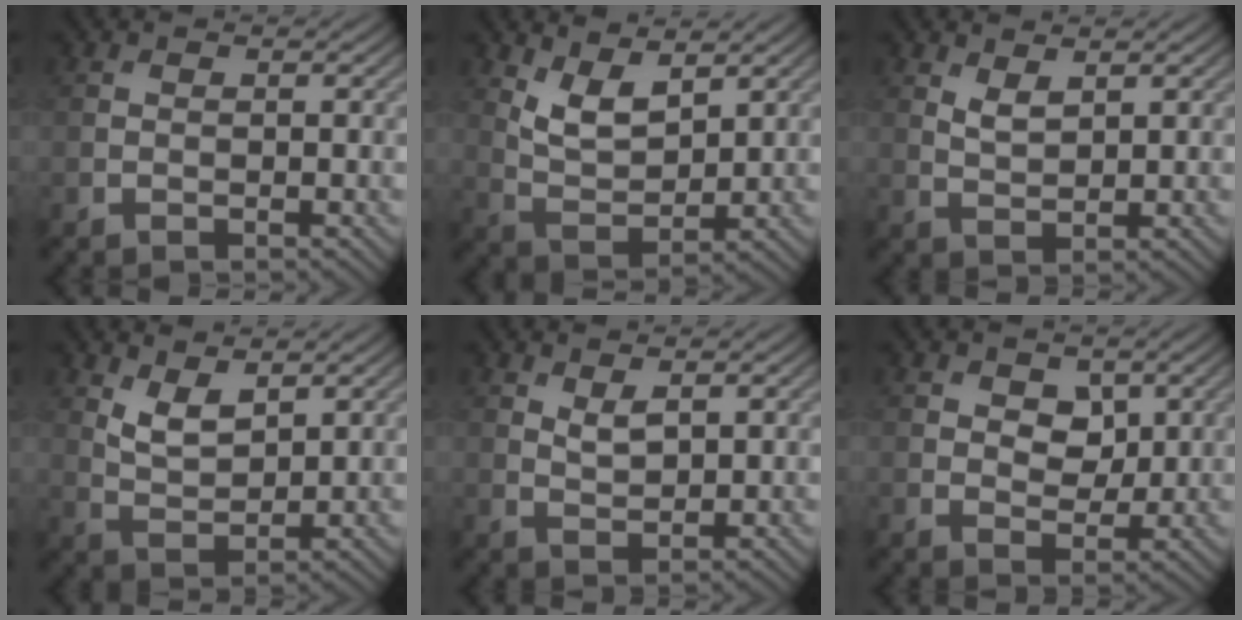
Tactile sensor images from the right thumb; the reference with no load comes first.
{"total": 5.7, "force": [3.5, 2.5, 3.7], "torque": [-0.083, -0.012, 0.072]}
{"total": 2.2, "force": [1.5, 0.9, 1.4], "torque": [-0.034, -0.005, 0.035]}
{"total": 4.0, "force": [2.5, 1.7, 2.6], "torque": [-0.062, -0.011, 0.054]}
{"total": 2.1, "force": [1.3, 0.8, 1.4], "torque": [-0.032, -0.006, 0.031]}
{"total": 3.8, "force": [1.4, 2.6, 2.4], "torque": [-0.043, -0.006, 0.015]}